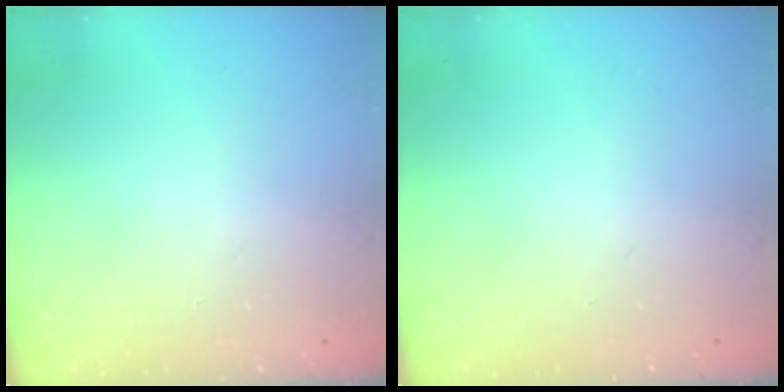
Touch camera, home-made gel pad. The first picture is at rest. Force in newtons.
{"total": 0.0}